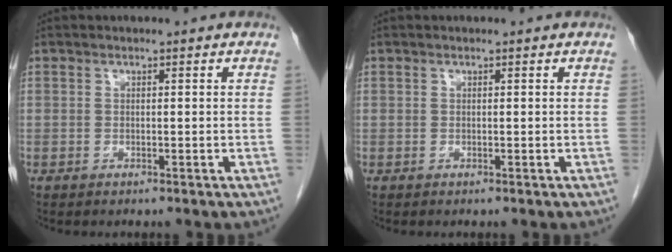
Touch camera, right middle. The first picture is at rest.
{"total": 0.0}